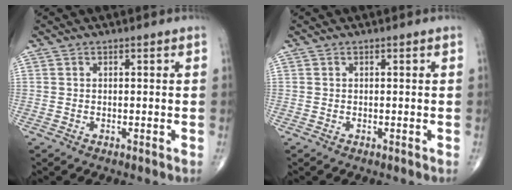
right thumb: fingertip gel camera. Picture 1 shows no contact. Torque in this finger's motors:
{"motor_torque": [-0.03, 0.00, 0.00, 0.00, 0.00]}